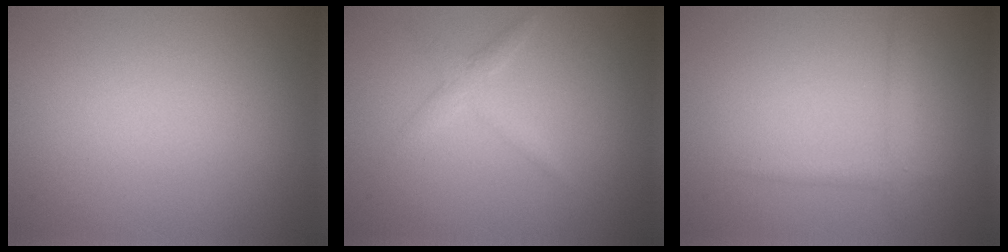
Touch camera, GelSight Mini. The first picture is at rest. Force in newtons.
{"total": 1.7, "press": 1.7, "slide": 0.1}
{"total": 1.4, "press": 1.4, "slide": 0.0}